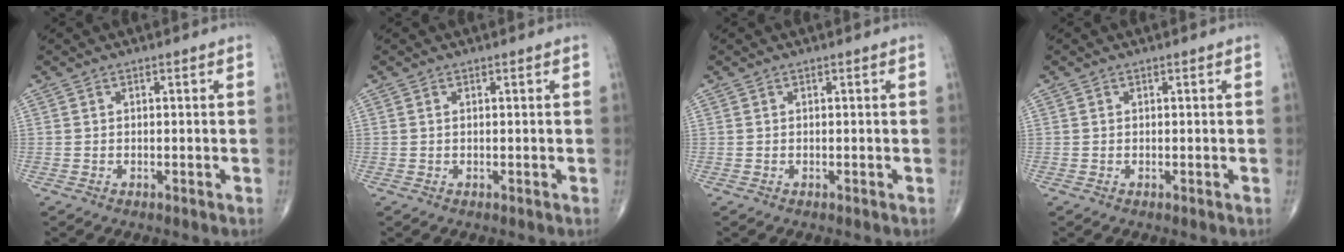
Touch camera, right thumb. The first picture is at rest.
{"total": 0.0}
{"total": 0.0}
{"total": 0.0}